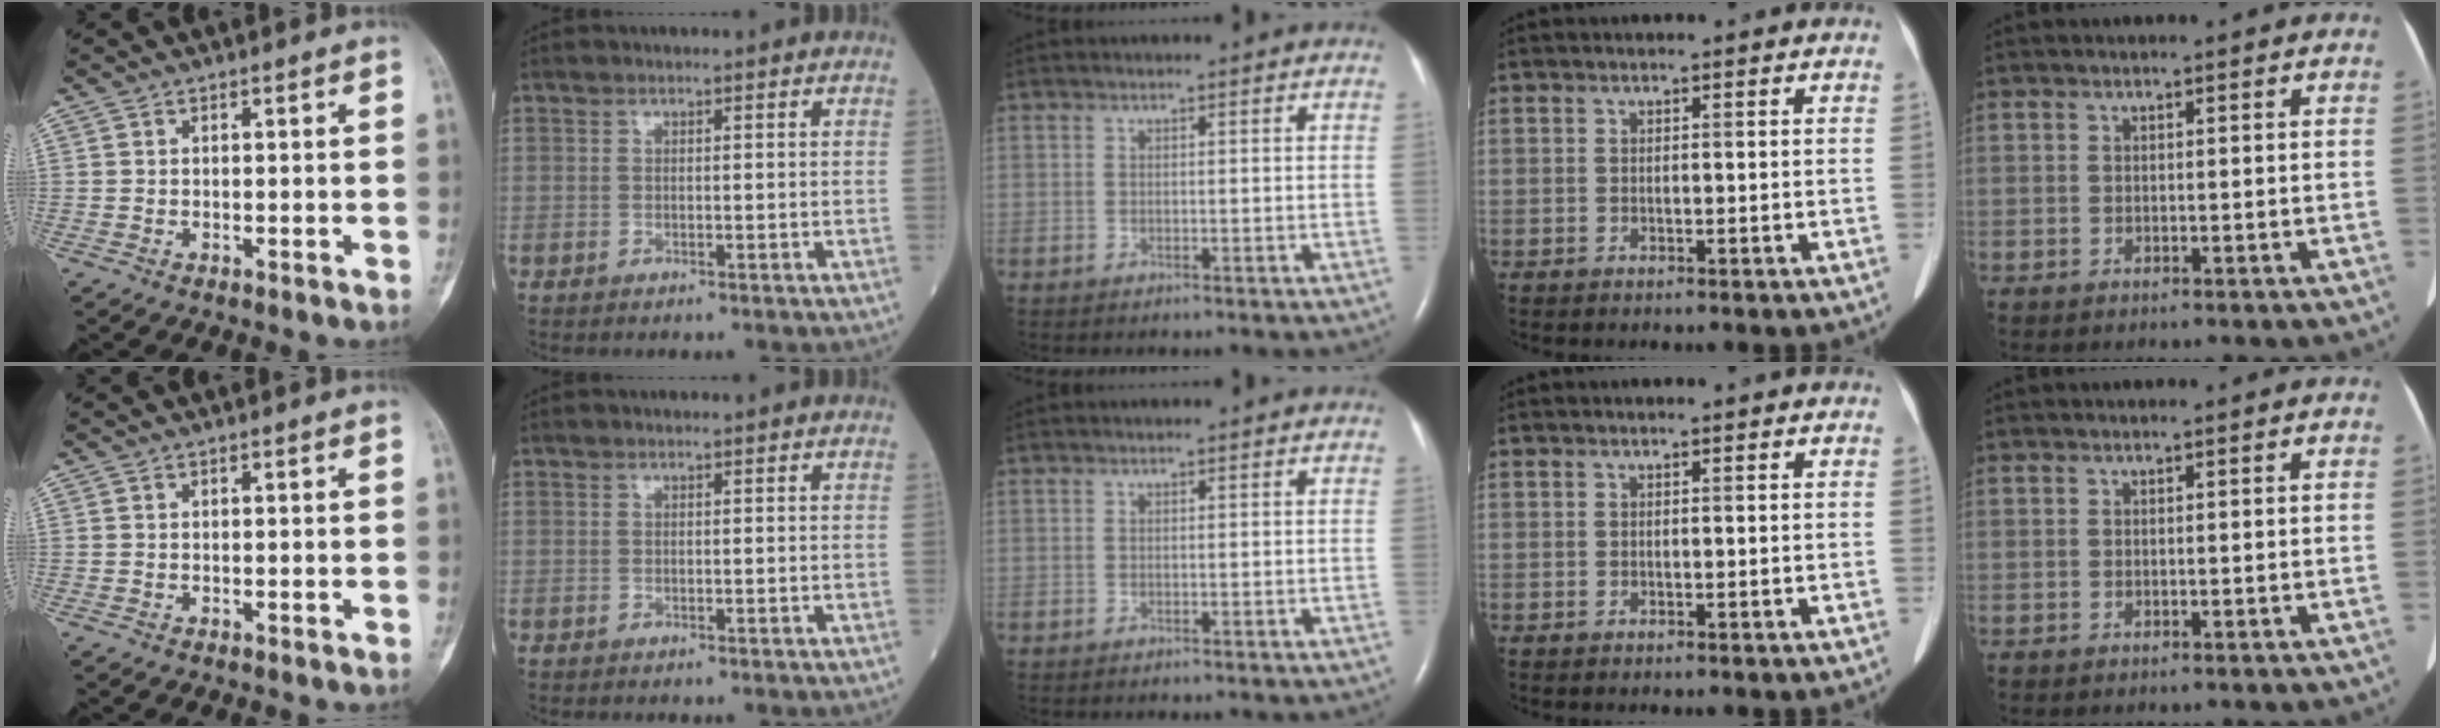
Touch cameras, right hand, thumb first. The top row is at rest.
{}